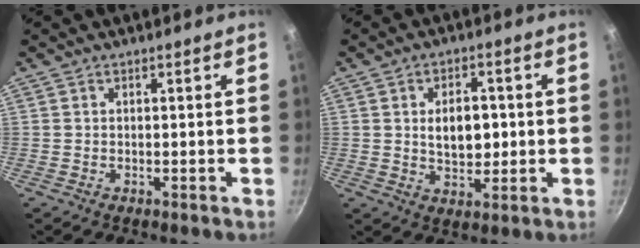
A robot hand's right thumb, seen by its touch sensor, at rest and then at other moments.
{"total": 7.9, "force": [0.6, 5.0, 6.2], "torque": [-0.072, -0.001, 0.012]}